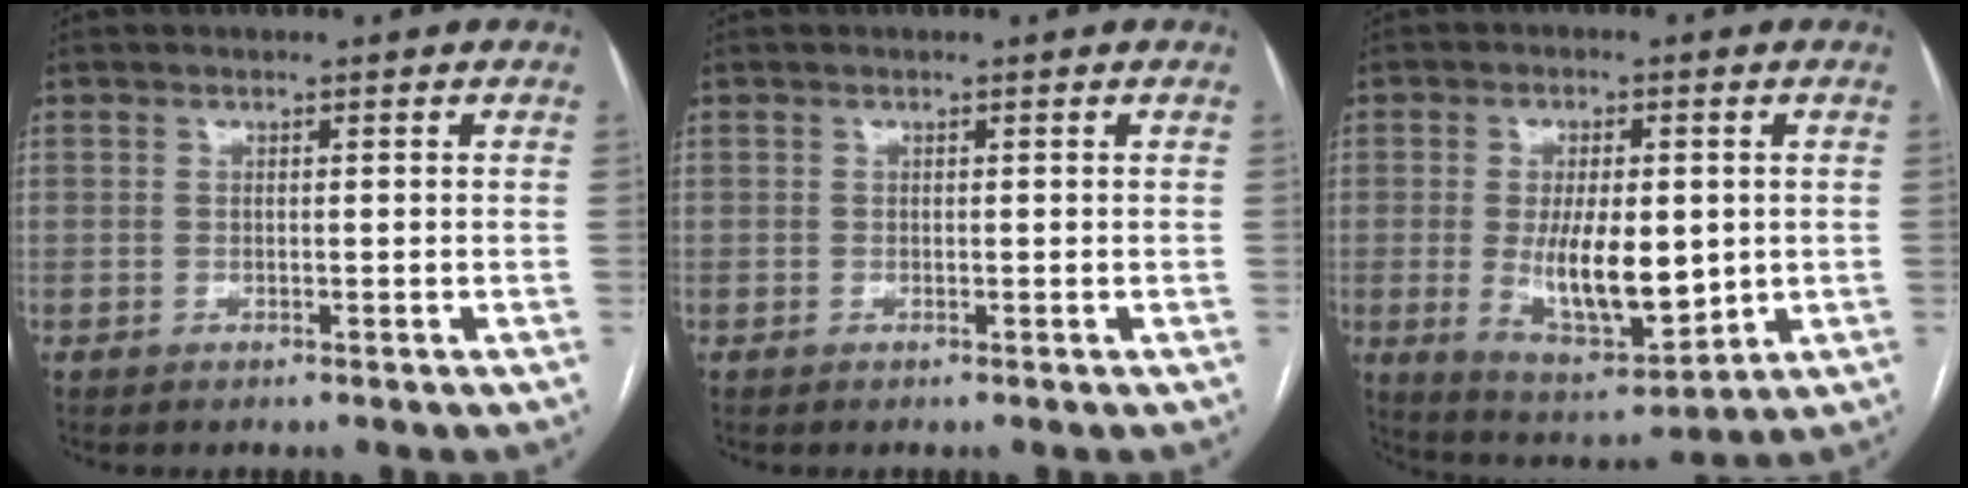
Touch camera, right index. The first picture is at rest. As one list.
[{"total": 0.0}, {"total": 12.0, "force": [-0.4, 4.6, 11.1], "torque": [-0.197, -0.014, 0.008]}]